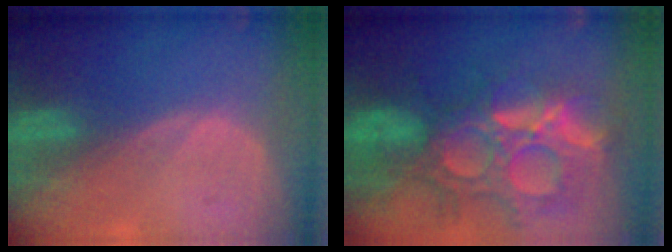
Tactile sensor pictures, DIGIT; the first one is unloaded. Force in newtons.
{"total": 14.3, "press": 11.9, "slide": 7.8}